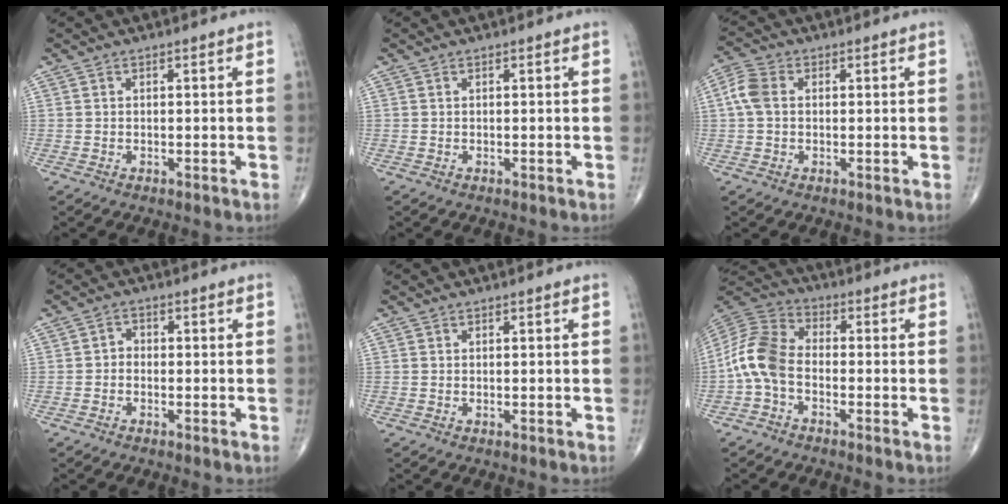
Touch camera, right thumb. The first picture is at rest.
{"total": 0.0}
{"total": 5.0, "force": [0.5, 3.5, 3.5], "torque": [-0.086, 0.015, 0.003]}
{"total": 1.9, "force": [-0.4, 1.6, 0.9], "torque": [0.000, 0.009, -0.014]}
{"total": 0.0}
{"total": 9.9, "force": [-2.3, 6.3, 7.3], "torque": [-0.148, 0.032, -0.062]}